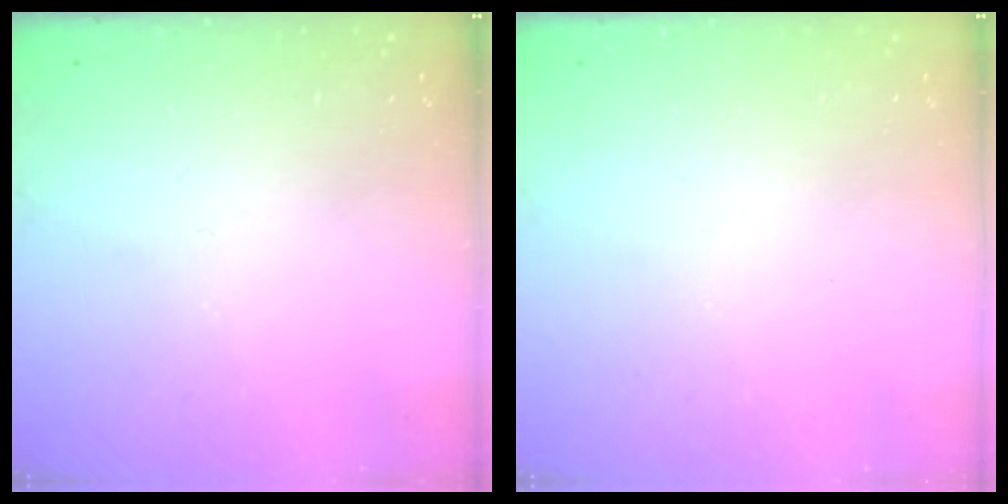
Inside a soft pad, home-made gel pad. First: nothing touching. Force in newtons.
{"total": 0.0}